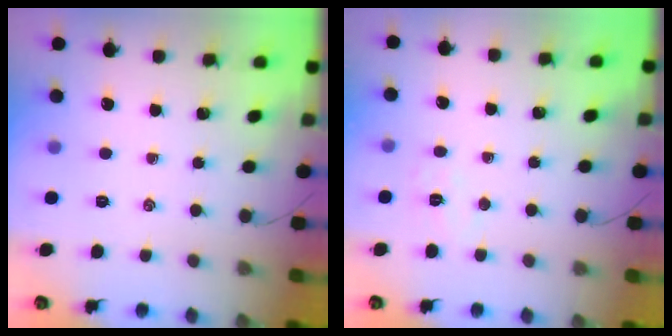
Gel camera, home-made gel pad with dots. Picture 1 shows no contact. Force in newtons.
{"total": 5.3, "press": 5.1, "slide": 1.0}